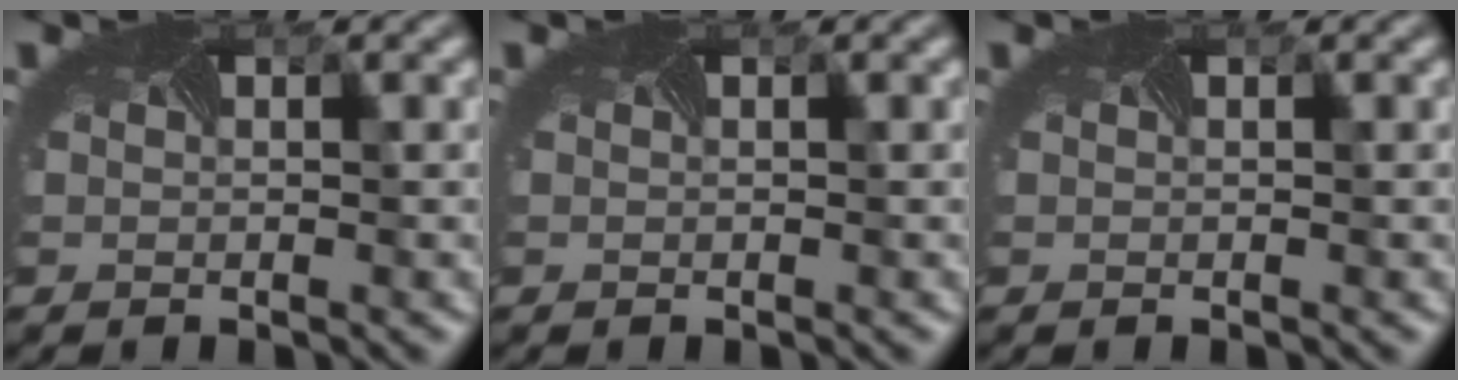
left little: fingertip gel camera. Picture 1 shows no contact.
{"total": 0.0}
{"total": 0.0}